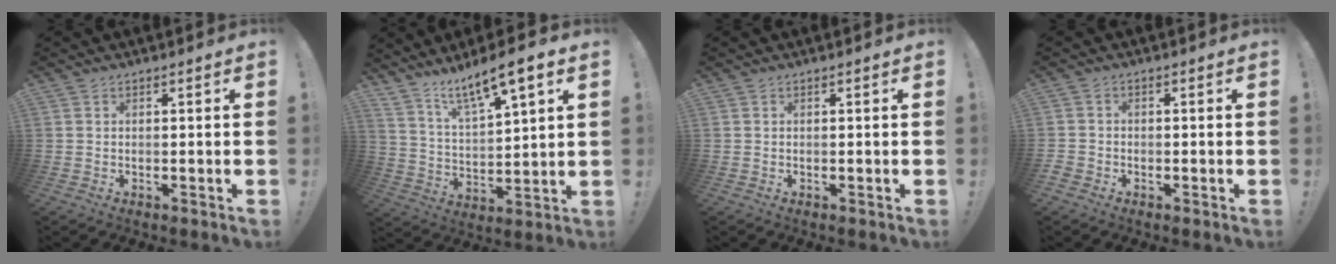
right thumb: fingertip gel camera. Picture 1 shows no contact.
{"total": 10.6, "force": [8.6, 1.7, 6.0], "torque": [-0.114, -0.064, 0.145]}
{"total": 0.0}
{"total": 1.9, "force": [-1.2, 1.3, 0.6], "torque": [-0.012, 0.007, -0.020]}